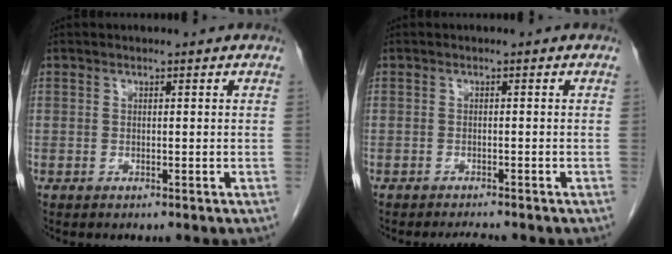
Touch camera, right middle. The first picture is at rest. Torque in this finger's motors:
{"motor_torque": [-0.01, 0.03, -0.01, 0.00]}